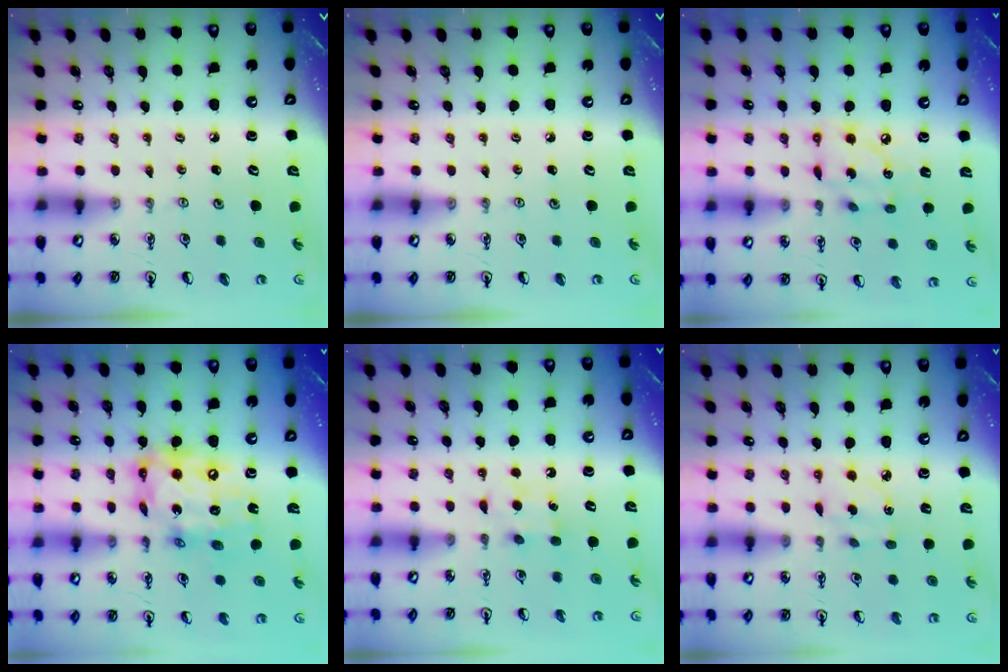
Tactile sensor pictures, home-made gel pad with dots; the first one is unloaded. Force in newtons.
{"total": 0.0}
{"total": 10.6, "press": 10.6, "slide": 0.7}
{"total": 16.6, "press": 16.6, "slide": 1.6}
{"total": 5.5, "press": 5.5, "slide": 0.6}
{"total": 2.6, "press": 2.6, "slide": 0.1}